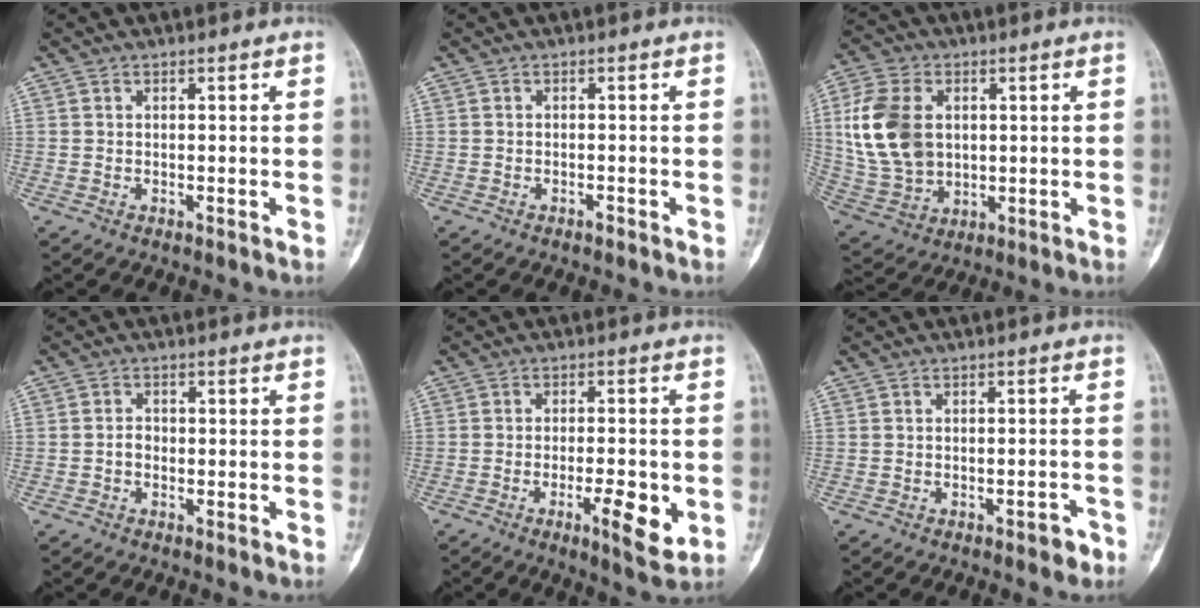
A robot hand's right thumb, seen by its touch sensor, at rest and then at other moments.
{"total": 0.8, "force": [-0.6, 0.3, 0.4], "torque": [-0.010, 0.004, -0.010]}
{"total": 15.5, "force": [2.5, 11.0, 10.6], "torque": [-0.207, -0.003, 0.056]}
{"total": 1.7, "force": [-0.6, 1.2, 1.0], "torque": [-0.010, 0.006, -0.014]}
{"total": 8.0, "force": [-2.5, 2.2, 7.3], "torque": [-0.112, -0.002, -0.035]}
{"total": 2.6, "force": [-1.7, 1.0, 1.7], "torque": [-0.022, 0.013, -0.020]}